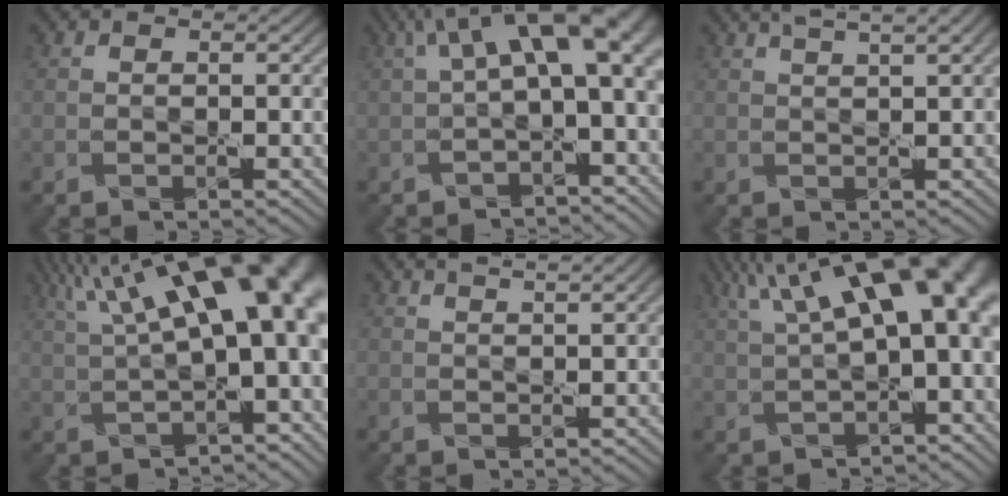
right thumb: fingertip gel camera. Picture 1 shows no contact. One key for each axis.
{"total": 11.1, "fx": 2.2, "fy": 4.7, "fz": 9.8, "tx": -0.150, "ty": 0.006, "tz": 0.040}
{"total": 4.4, "fx": 2.7, "fy": 0.8, "fz": 3.4, "tx": -0.046, "ty": 0.014, "tz": 0.029}
{"total": 17.4, "fx": 5.3, "fy": 5.8, "fz": 15.5, "tx": -0.231, "ty": 0.041, "tz": 0.094}
{"total": 2.5, "fx": 1.9, "fy": 0.5, "fz": 1.6, "tx": -0.019, "ty": 0.006, "tz": 0.019}
{"total": 15.8, "fx": 5.1, "fy": 5.6, "fz": 13.9, "tx": -0.216, "ty": 0.030, "tz": 0.092}